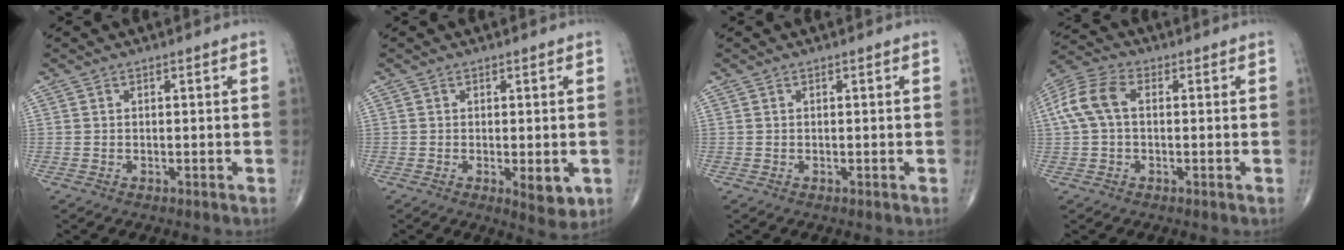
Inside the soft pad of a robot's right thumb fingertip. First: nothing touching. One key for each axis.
{"total": 4.7, "fx": -1.1, "fy": 1.9, "fz": 4.2, "tx": -0.050, "ty": -0.011, "tz": -0.011}
{"total": 0.0}
{"total": 8.4, "fx": 0.9, "fy": 5.2, "fz": 6.6, "tx": -0.151, "ty": 0.027, "tz": 0.013}